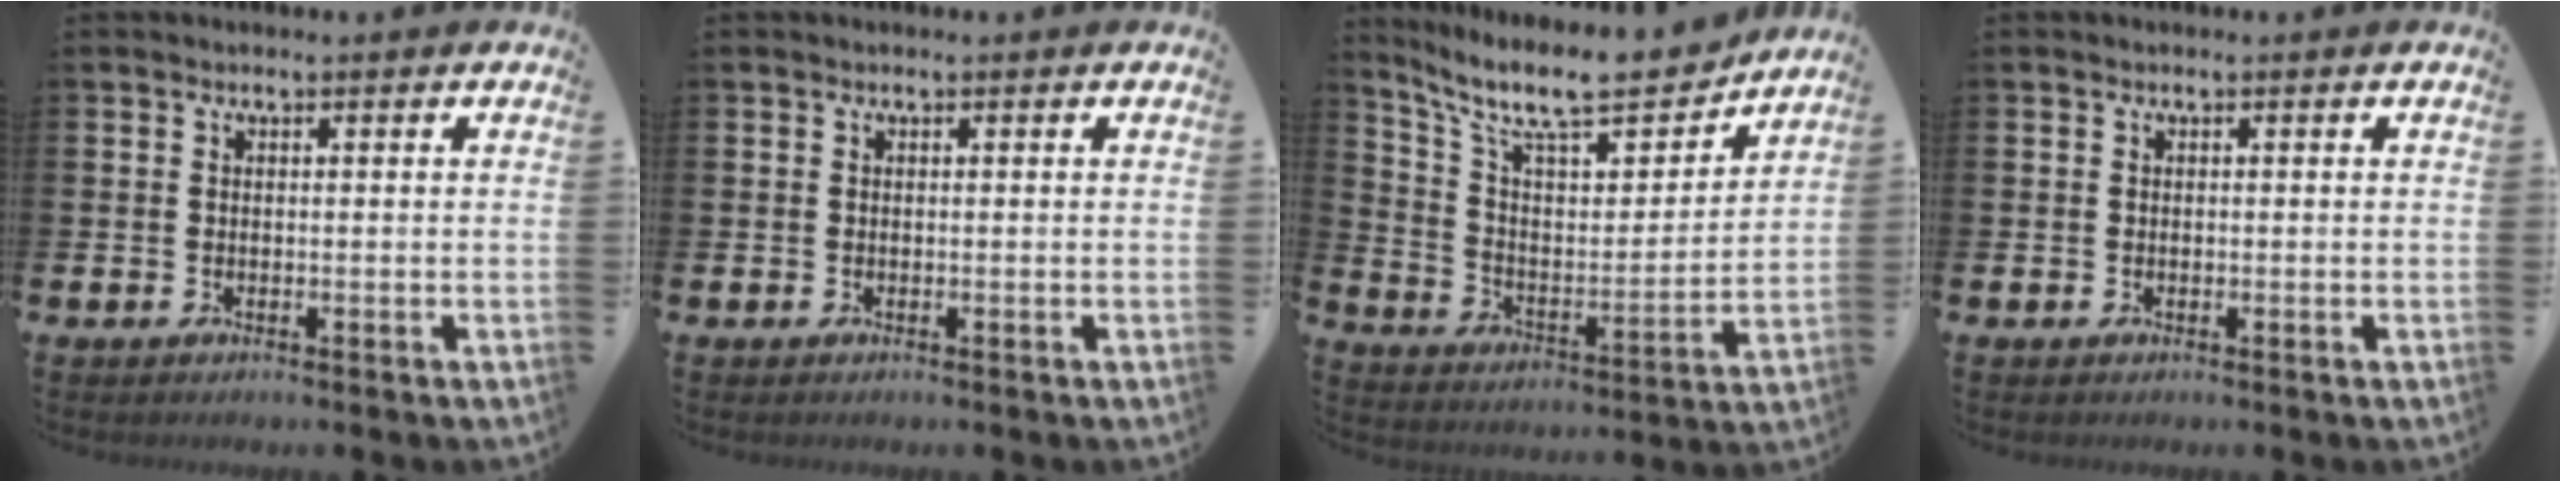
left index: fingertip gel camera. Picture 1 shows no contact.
{"total": 0.0}
{"total": 11.2, "force": [9.8, 2.7, 4.7], "torque": [-0.128, -0.068, 0.169]}
{"total": 0.0}